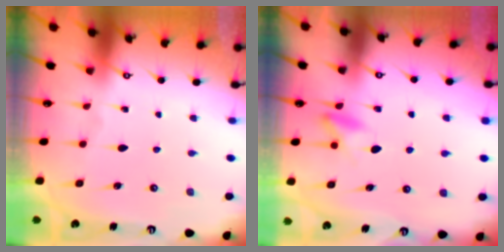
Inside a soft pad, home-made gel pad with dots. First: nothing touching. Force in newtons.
{"total": 5.8, "press": 5.7, "slide": 1.3}